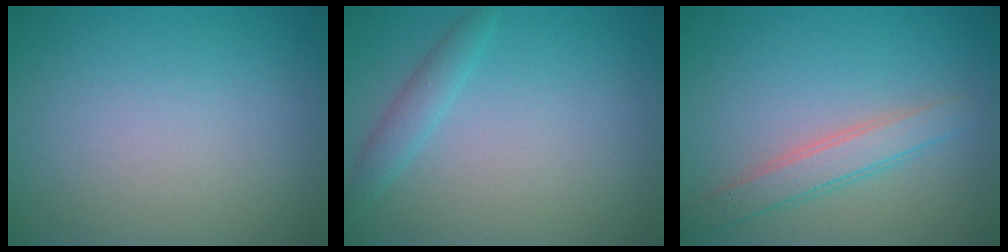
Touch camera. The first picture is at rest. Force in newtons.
{"total": 1.8, "press": 1.8, "slide": 0.2}
{"total": 2.8, "press": 2.8, "slide": 0.2}